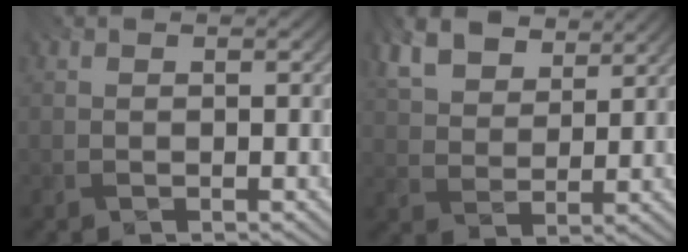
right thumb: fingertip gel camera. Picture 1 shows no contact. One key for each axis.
{"total": 9.8, "fx": 6.4, "fy": 5.0, "fz": 5.6, "tx": -0.155, "ty": 0.005, "tz": 0.111}